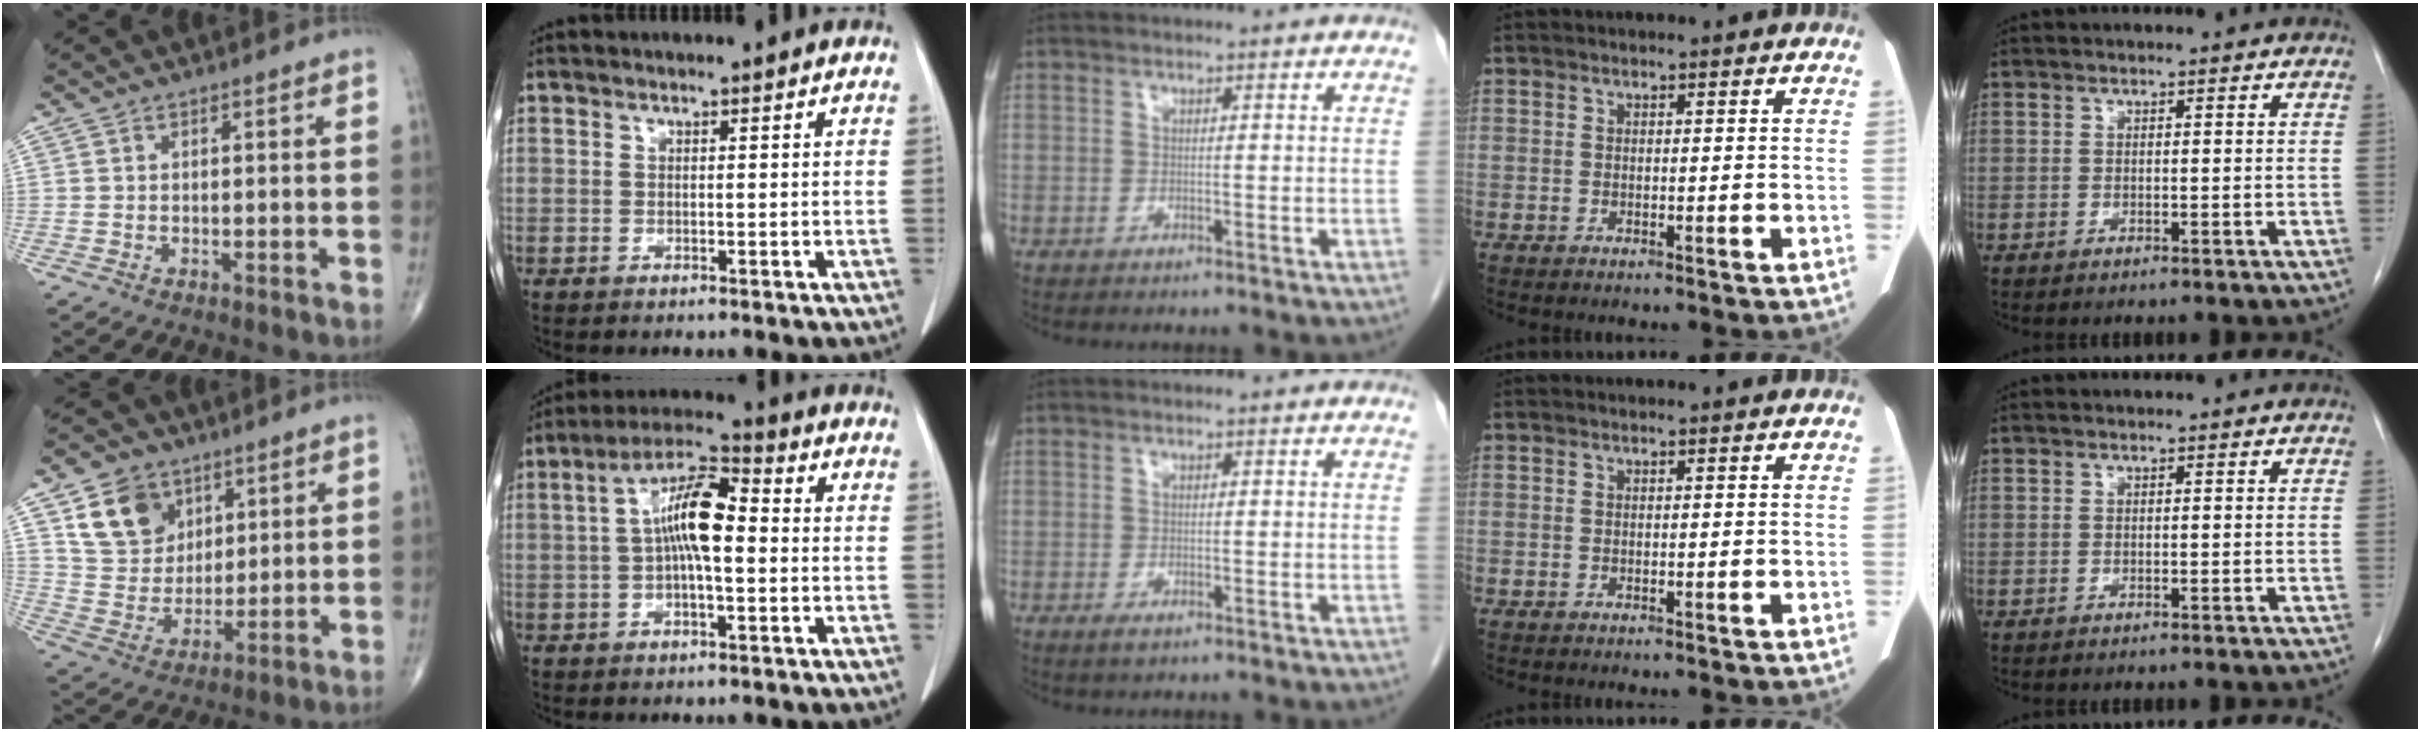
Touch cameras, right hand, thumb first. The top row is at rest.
{"thumb": {"total": 12.1, "force": [6.1, 9.2, 4.9], "torque": [-0.063, -0.028, 0.121]}, "index": {"total": 9.6, "force": [0.4, 2.6, 9.2], "torque": [-0.176, 0.027, -0.001]}, "middle": {"total": 1.1, "force": [-0.6, 0.5, 0.8], "torque": [-0.016, -0.002, -0.006]}}